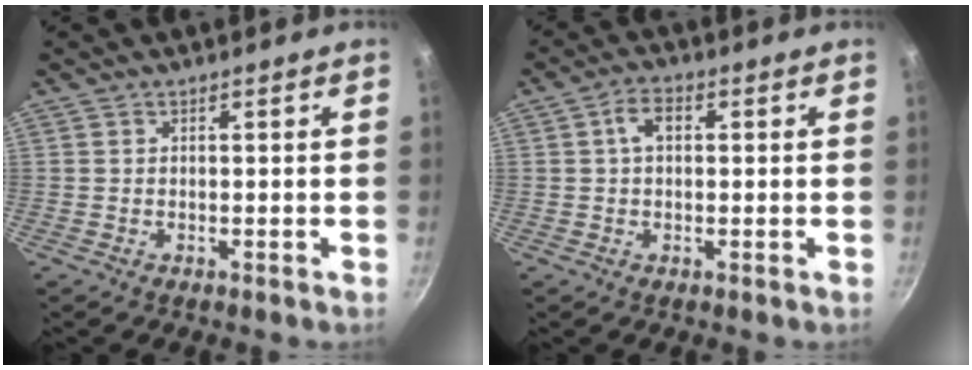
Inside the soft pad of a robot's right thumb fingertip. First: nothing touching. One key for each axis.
{"total": 4.5, "fx": 0.9, "fy": 2.9, "fz": 3.3, "tx": -0.046, "ty": 0.011, "tz": 0.009}